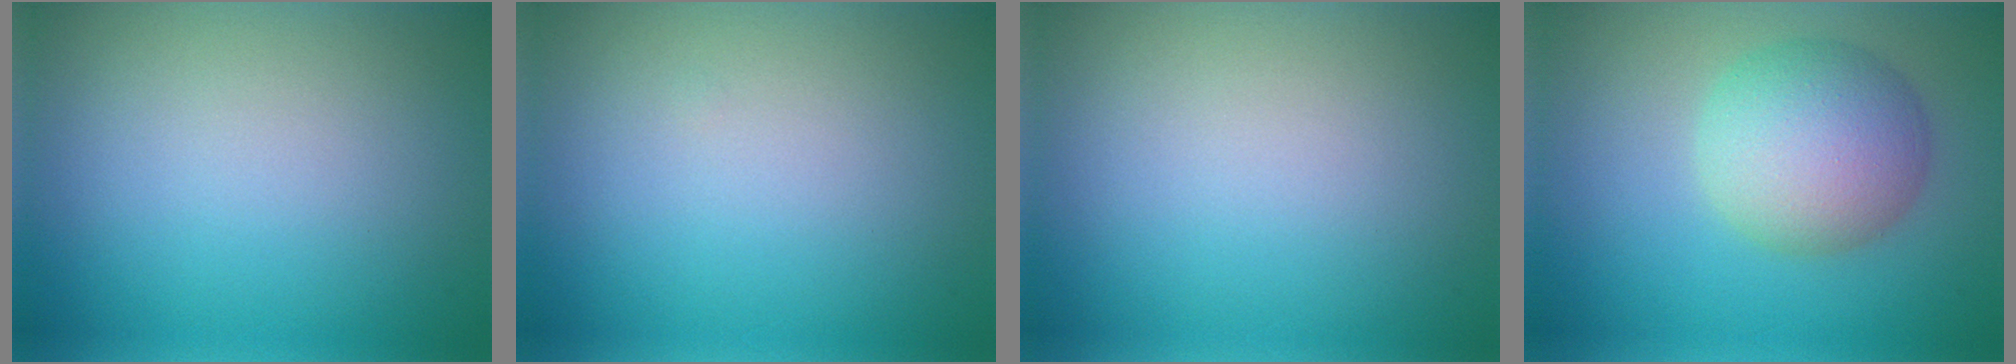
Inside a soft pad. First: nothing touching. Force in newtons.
{"total": 0.0}
{"total": 0.0}
{"total": 6.2, "press": 6.2, "slide": 0.2}